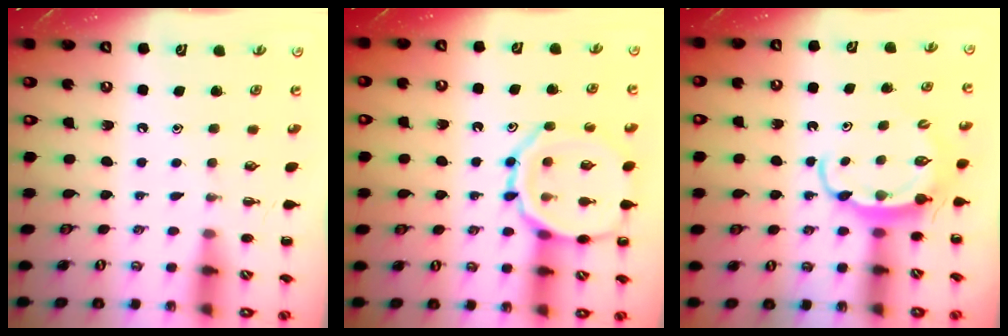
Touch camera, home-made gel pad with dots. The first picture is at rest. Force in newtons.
{"total": 14.0, "press": 13.9, "slide": 1.3}
{"total": 5.8, "press": 5.8, "slide": 0.3}